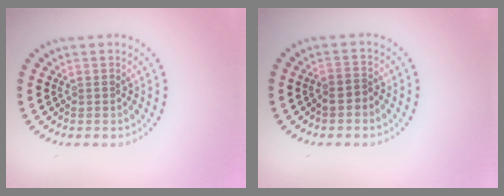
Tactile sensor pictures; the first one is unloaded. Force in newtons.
{"total": 1.5, "press": 1.4, "slide": 0.6}